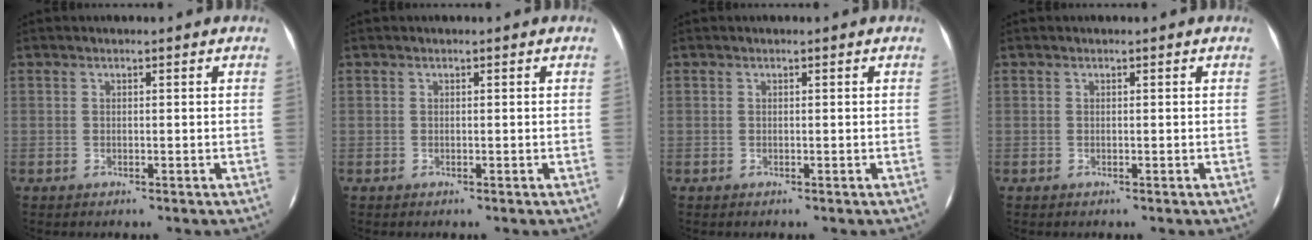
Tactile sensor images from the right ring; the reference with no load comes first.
{"total": 0.0}
{"total": 0.0}
{"total": 0.0}